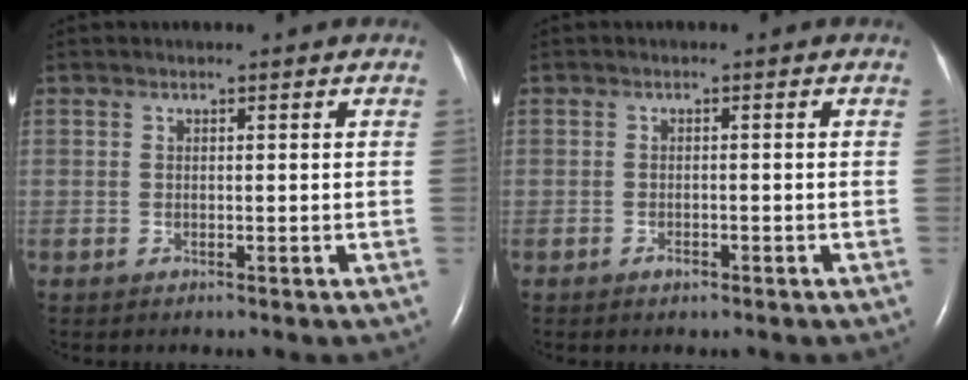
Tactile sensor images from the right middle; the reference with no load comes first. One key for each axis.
{"total": 1.0, "fx": -0.7, "fy": 0.4, "fz": 0.6, "tx": -0.011, "ty": 0.000, "tz": -0.009}